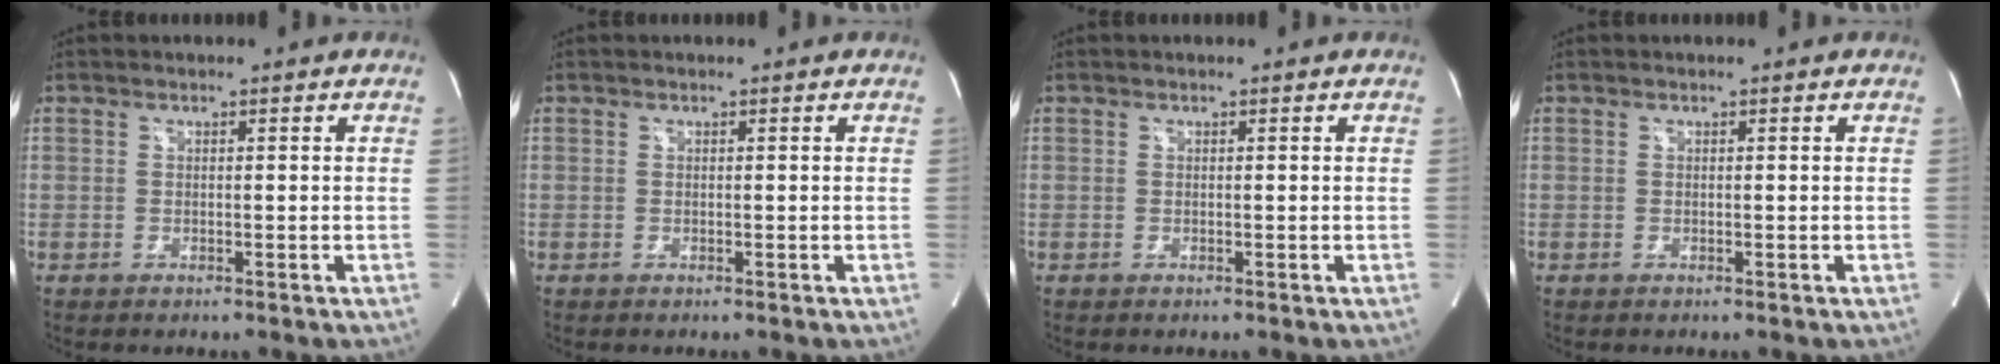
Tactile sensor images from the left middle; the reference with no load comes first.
{"total": 0.0}
{"total": 0.0}
{"total": 0.0}